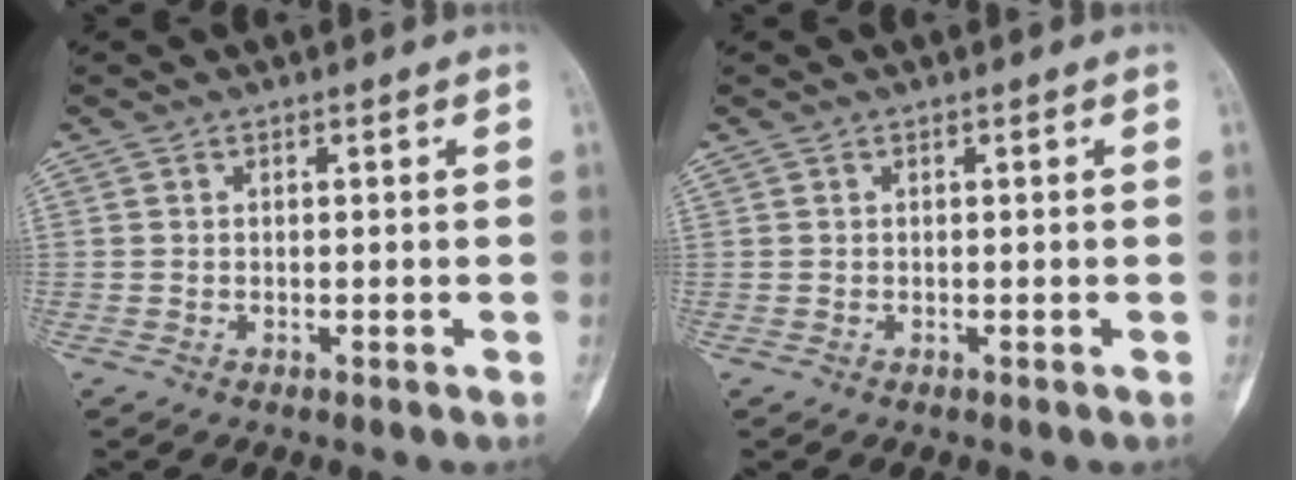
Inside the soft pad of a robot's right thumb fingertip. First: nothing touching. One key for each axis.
{"total": 0.0}